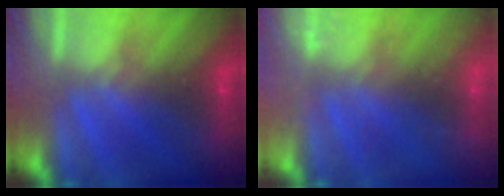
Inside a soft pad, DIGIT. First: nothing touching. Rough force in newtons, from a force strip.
{"total": 2.5}